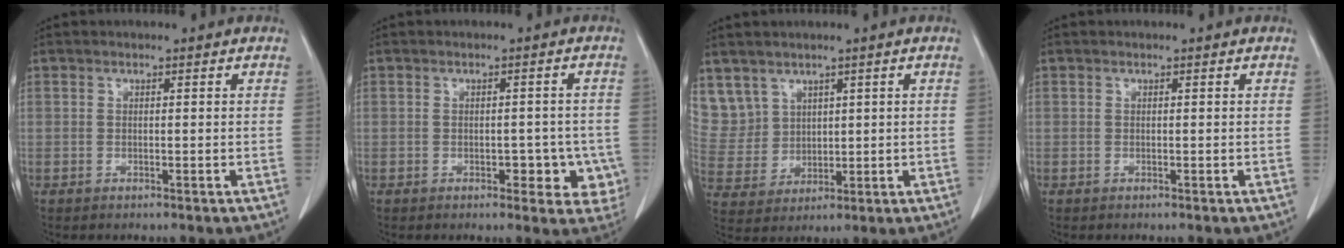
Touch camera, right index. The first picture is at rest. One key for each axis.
{"total": 5.9, "fx": -1.8, "fy": 3.2, "fz": 4.6, "tx": -0.033, "ty": 0.009, "tz": -0.017}
{"total": 8.7, "fx": 5.1, "fy": 7.1, "fz": 0.8, "tx": -0.033, "ty": 0.026, "tz": 0.129}
{"total": 0.0}